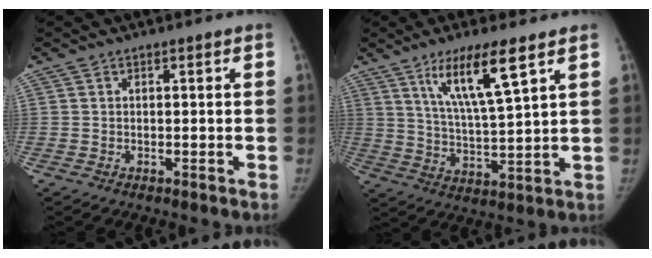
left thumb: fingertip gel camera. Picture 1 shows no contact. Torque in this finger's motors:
{"motor_torque": [0.40, 0.18, 1.40, -1.32, 0.42]}